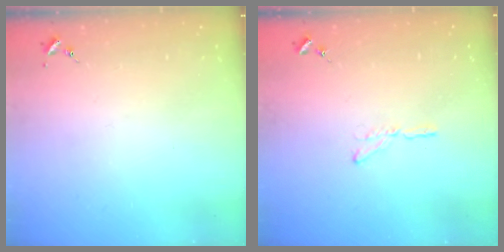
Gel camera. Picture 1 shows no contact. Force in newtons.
{"total": 4.6, "press": 4.6, "slide": 0.4}